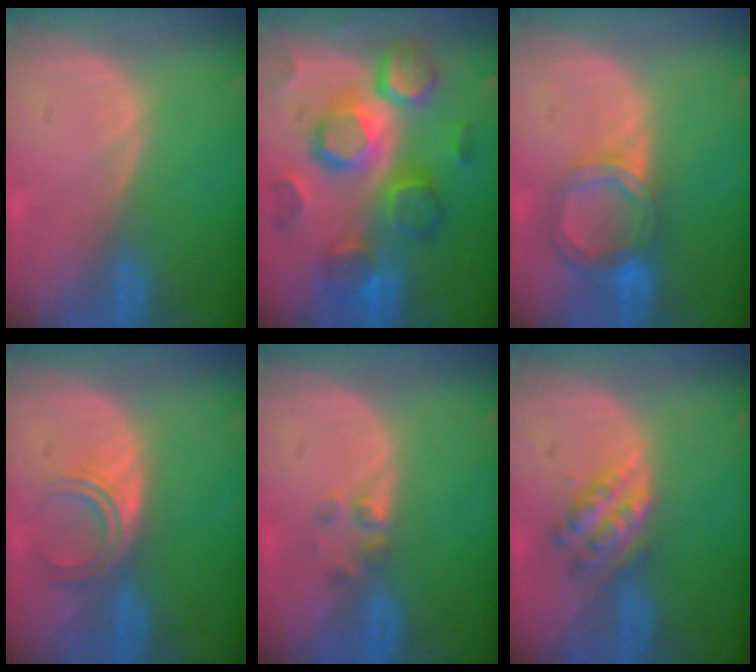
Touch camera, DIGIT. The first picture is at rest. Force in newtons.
{"total": 12.3, "press": 12.2, "slide": 1.2}
{"total": 6.4, "press": 5.6, "slide": 3.0}
{"total": 4.8, "press": 4.0, "slide": 2.6}
{"total": 1.9, "press": 1.7, "slide": 0.8}
{"total": 5.4, "press": 4.9, "slide": 2.2}